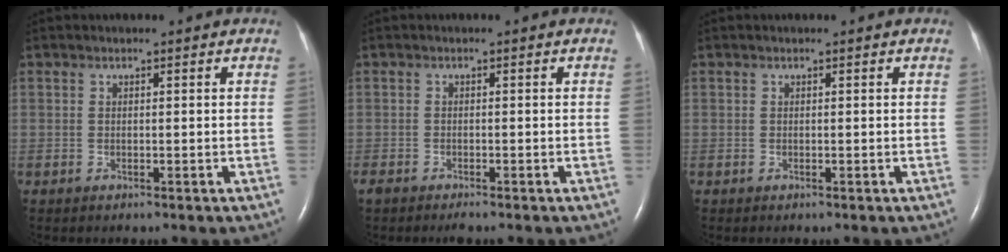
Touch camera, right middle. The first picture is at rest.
{"total": 2.6, "force": [-2.1, 0.6, 1.3], "torque": [-0.026, -0.010, -0.032]}
{"total": 0.0}